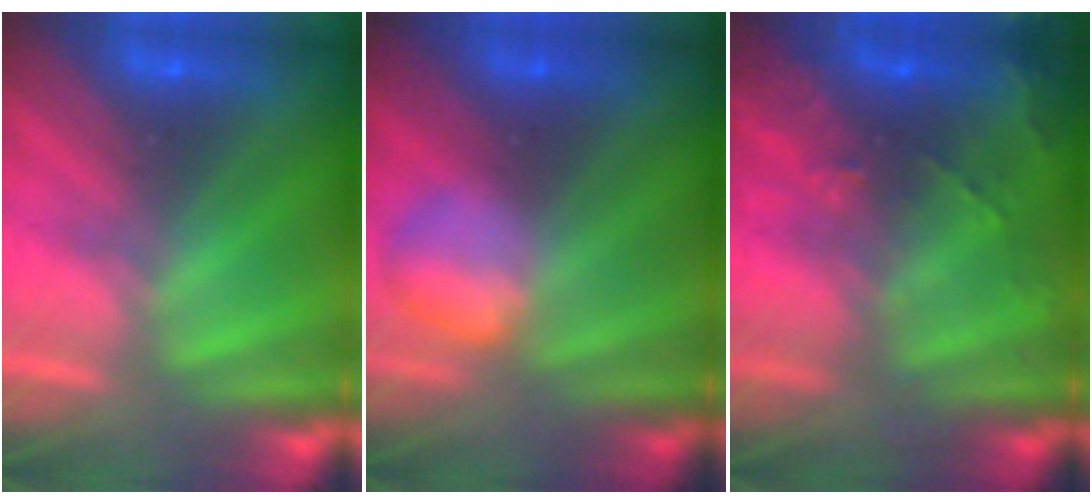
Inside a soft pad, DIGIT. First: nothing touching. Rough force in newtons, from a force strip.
{"total": 2.4}
{"total": 8.3}